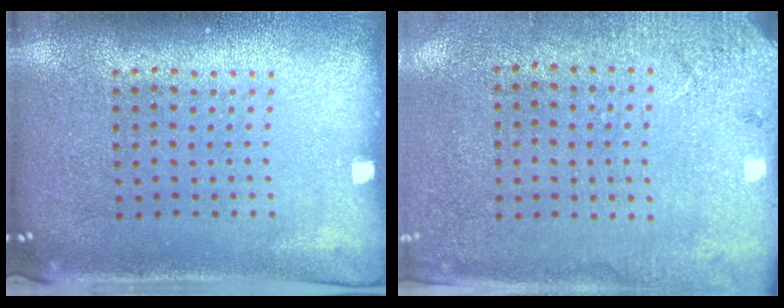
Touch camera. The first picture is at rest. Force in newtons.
{"total": 2.7, "press": 2.2, "slide": 1.5}